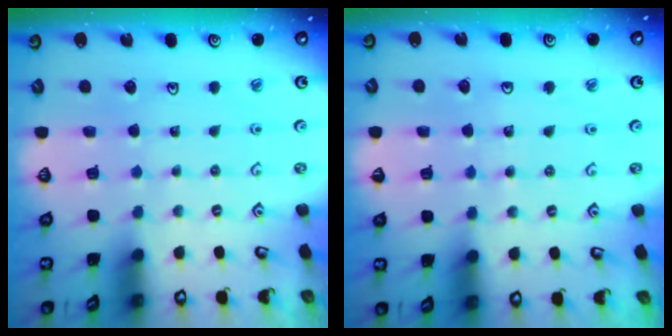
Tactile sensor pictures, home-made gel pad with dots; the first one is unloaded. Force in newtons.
{"total": 3.5, "press": 3.4, "slide": 0.8}